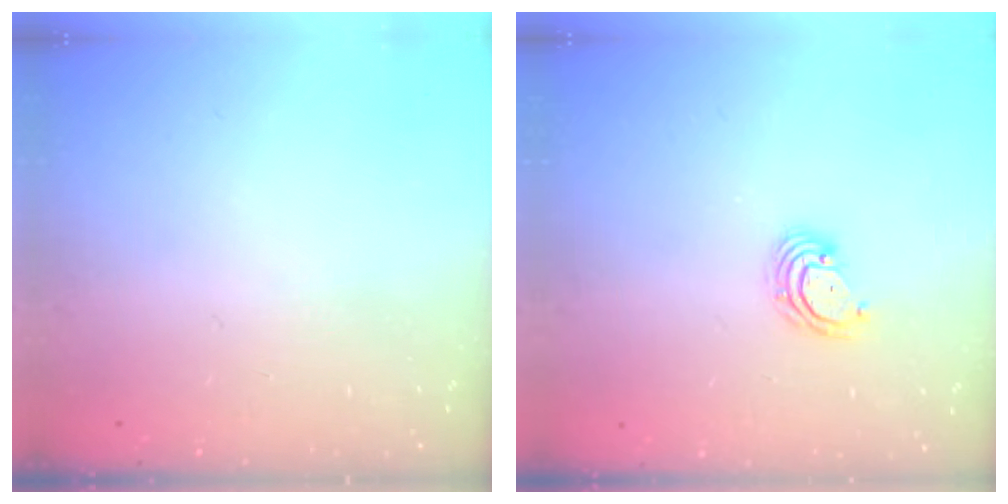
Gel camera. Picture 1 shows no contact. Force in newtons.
{"total": 4.2, "press": 4.2, "slide": 0.3}